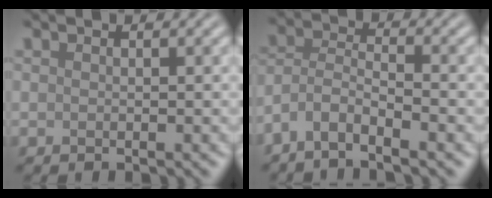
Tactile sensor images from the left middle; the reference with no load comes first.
{"total": 3.9, "force": [-2.9, 0.9, 2.4], "torque": [-0.047, 0.001, -0.066]}